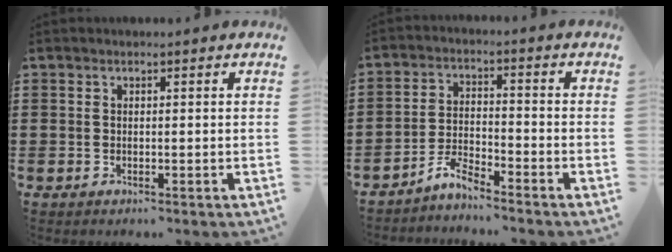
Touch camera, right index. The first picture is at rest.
{"total": 3.9, "force": [-3.8, 0.4, 0.9], "torque": [-0.036, 0.004, -0.082]}